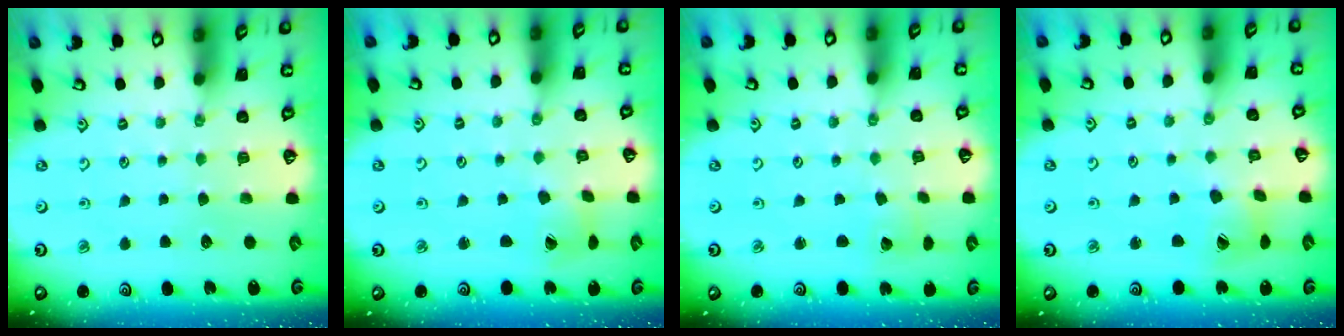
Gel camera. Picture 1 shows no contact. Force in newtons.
{"total": 2.7, "press": 2.6, "slide": 0.4}
{"total": 2.1, "press": 2.1, "slide": 0.2}
{"total": 9.0, "press": 8.9, "slide": 0.8}